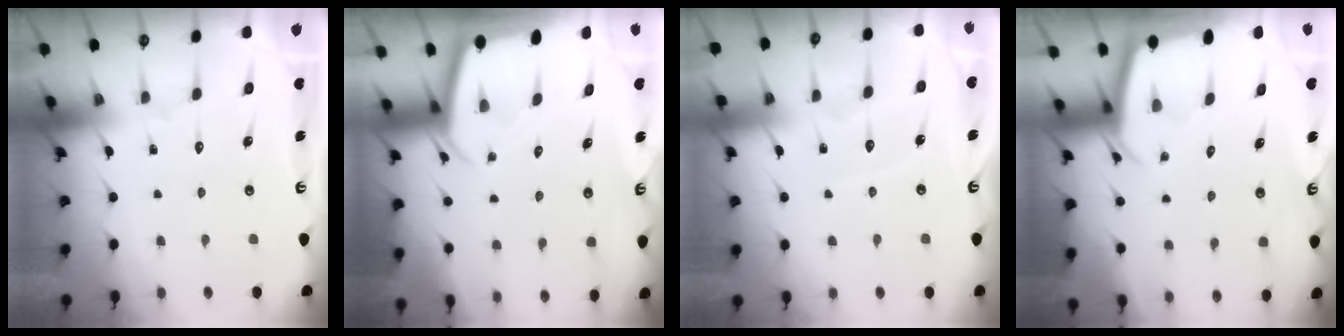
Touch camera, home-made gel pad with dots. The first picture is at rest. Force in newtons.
{"total": 2.0, "press": 2.0, "slide": 0.1}
{"total": 3.7, "press": 3.7, "slide": 0.2}
{"total": 2.0, "press": 2.0, "slide": 0.1}